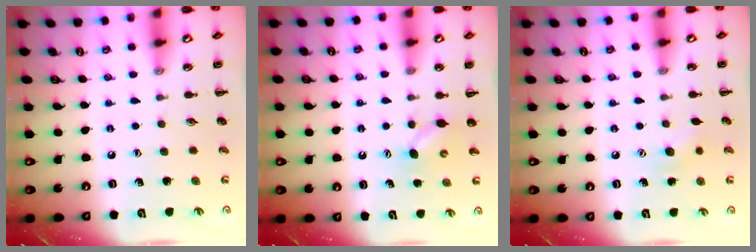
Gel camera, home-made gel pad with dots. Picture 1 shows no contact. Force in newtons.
{"total": 4.3, "press": 4.2, "slide": 1.1}
{"total": 6.5, "press": 6.3, "slide": 1.6}